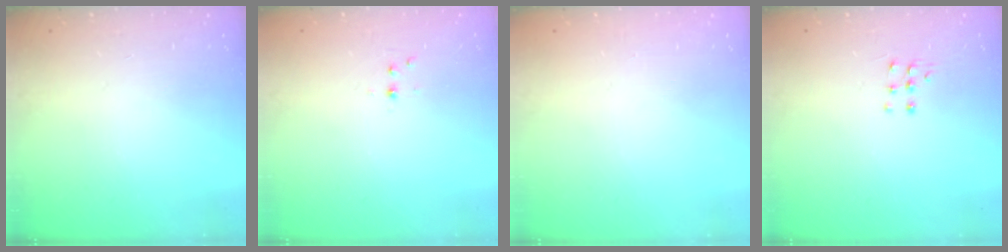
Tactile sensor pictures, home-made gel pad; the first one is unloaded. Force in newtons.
{"total": 3.0, "press": 2.6, "slide": 1.5}
{"total": 0.0}
{"total": 3.3, "press": 3.3, "slide": 0.5}